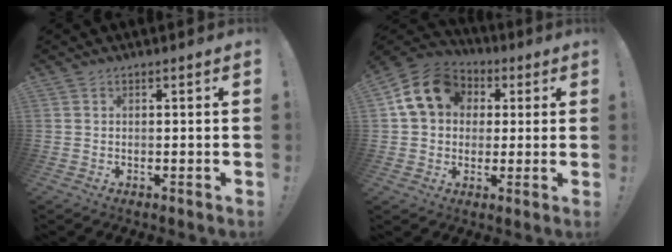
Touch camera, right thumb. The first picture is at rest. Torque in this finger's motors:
{"motor_torque": [0.13, 0.95, 0.37, -0.23, 0.03]}